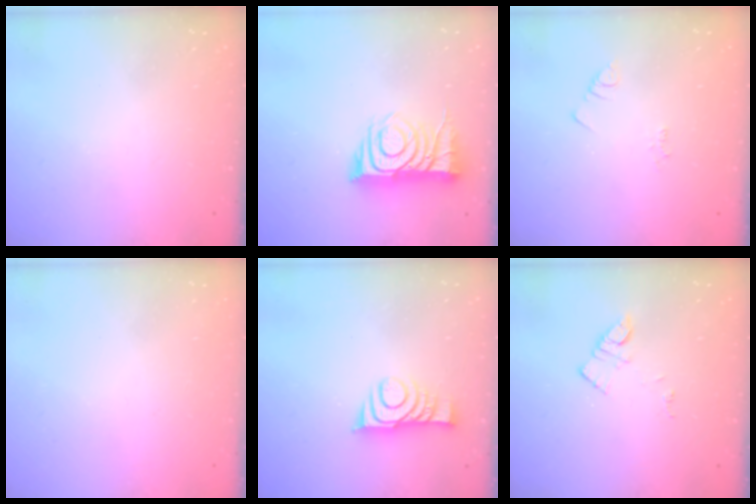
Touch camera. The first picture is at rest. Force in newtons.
{"total": 11.3, "press": 11.2, "slide": 1.4}
{"total": 2.2, "press": 2.1, "slide": 0.4}
{"total": 1.6, "press": 1.6, "slide": 0.1}
{"total": 9.0, "press": 9.0, "slide": 0.7}
{"total": 5.8, "press": 5.8, "slide": 0.6}